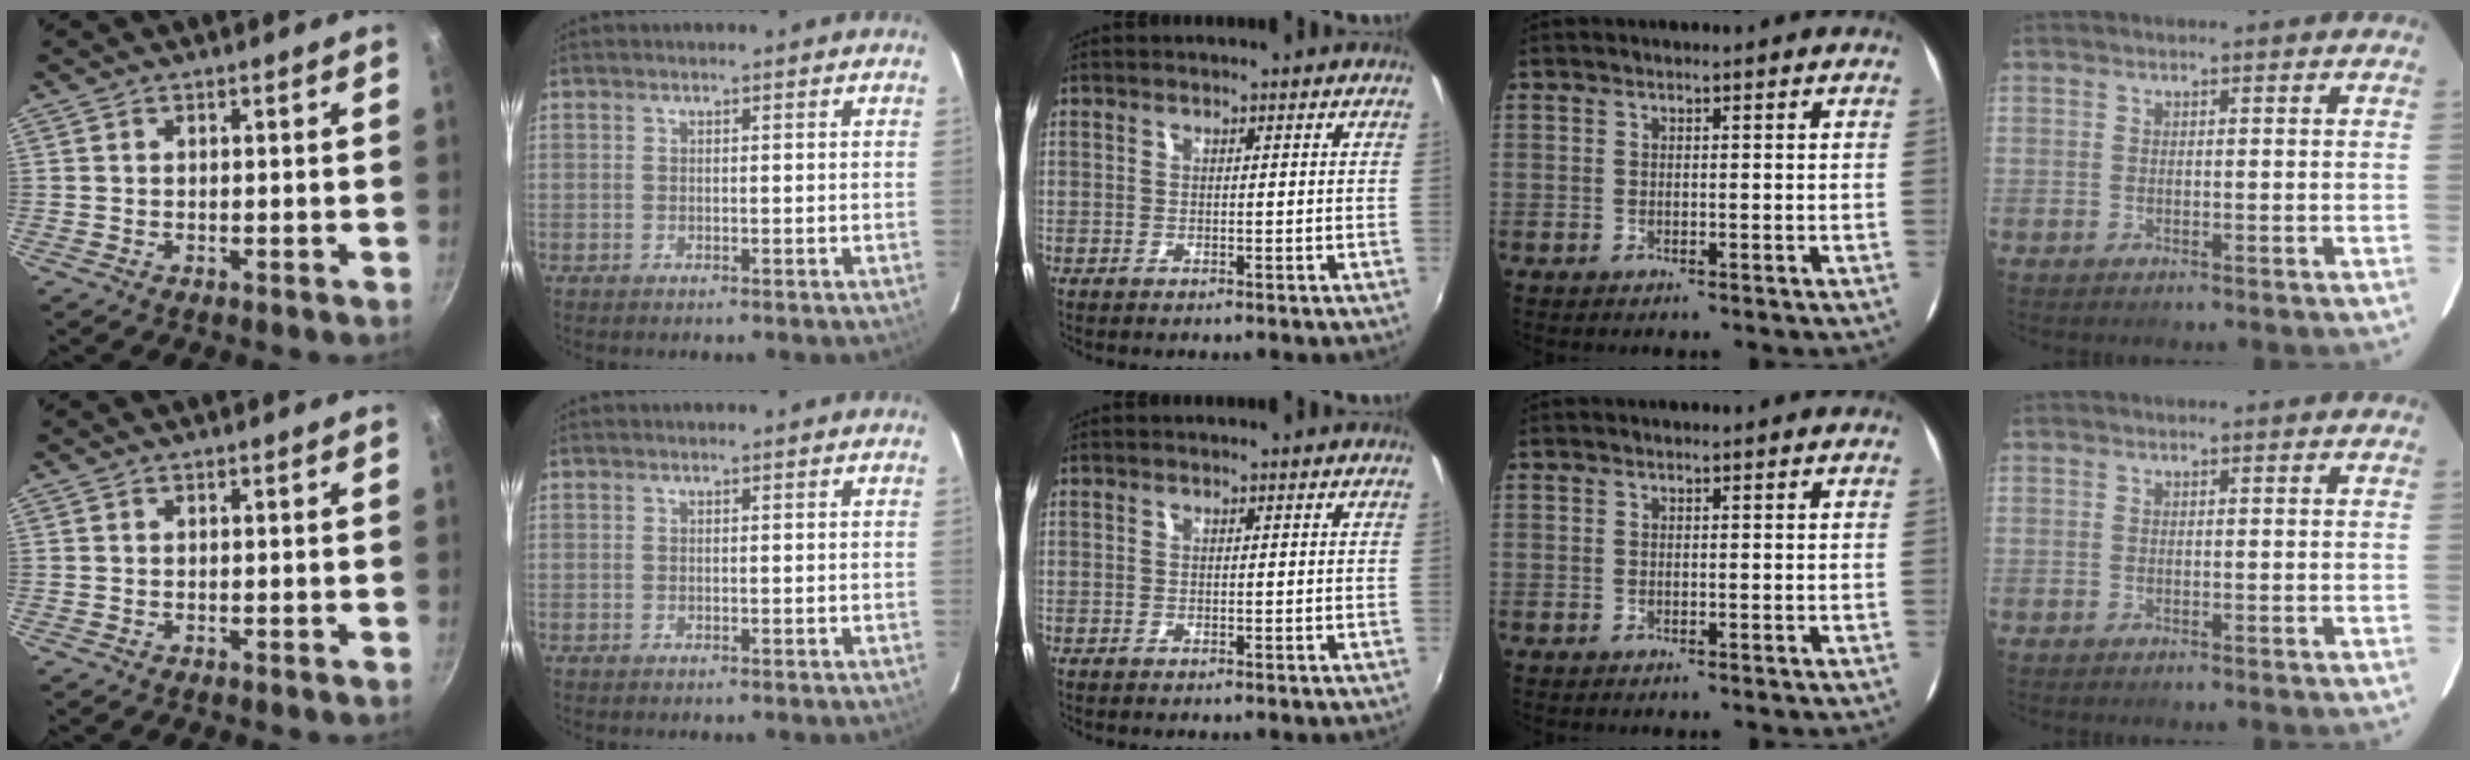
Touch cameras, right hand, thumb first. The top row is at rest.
{}